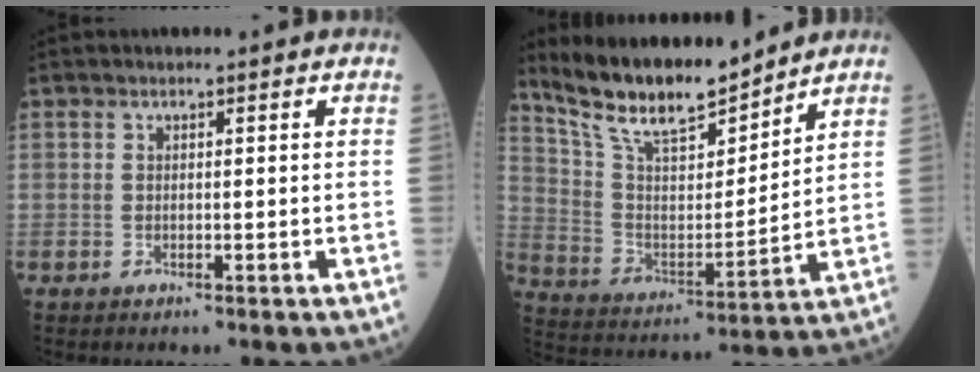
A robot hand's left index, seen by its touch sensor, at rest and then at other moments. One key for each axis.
{"total": 14.5, "fx": 12.9, "fy": 2.4, "fz": 6.1, "tx": -0.117, "ty": 0.000, "tz": 0.244}